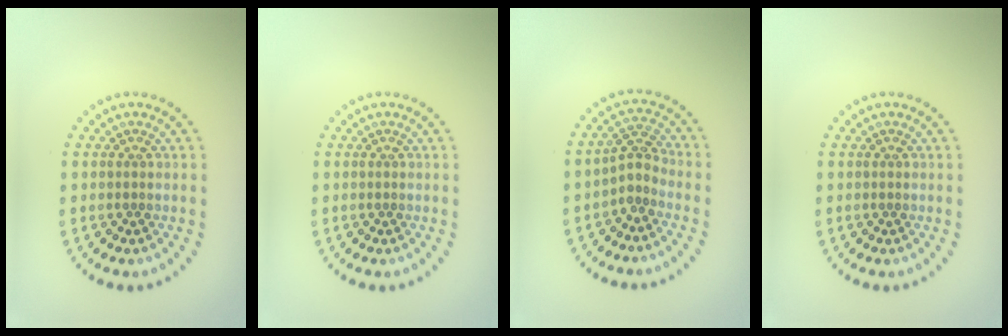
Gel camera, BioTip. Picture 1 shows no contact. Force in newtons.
{"total": 0.0}
{"total": 2.0, "press": 1.5, "slide": 1.4}
{"total": 0.0}